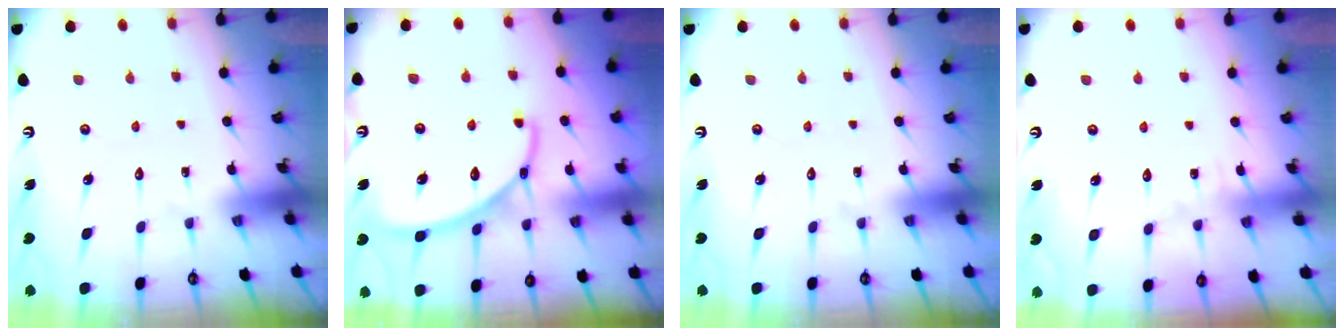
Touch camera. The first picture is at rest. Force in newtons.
{"total": 8.7, "press": 8.6, "slide": 0.2}
{"total": 0.0}
{"total": 2.6, "press": 2.6, "slide": 0.3}